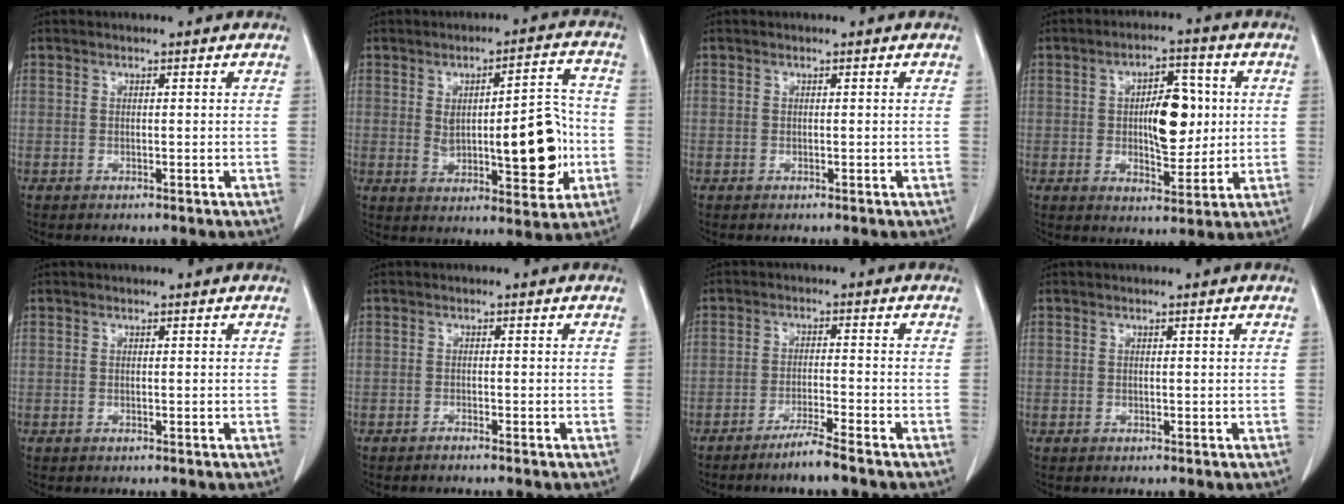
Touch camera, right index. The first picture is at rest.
{"total": 13.4, "force": [-1.0, 4.3, 12.6], "torque": [-0.176, 0.012, 0.000]}
{"total": 0.0}
{"total": 9.1, "force": [0.9, 3.9, 8.2], "torque": [-0.127, 0.009, 0.019]}
{"total": 0.0}
{"total": 0.8, "force": [-0.8, -0.1, 0.3], "torque": [-0.007, 0.000, -0.013]}
{"total": 4.3, "force": [-3.4, -0.7, 2.5], "torque": [-0.048, -0.010, -0.067]}
{"total": 0.0}